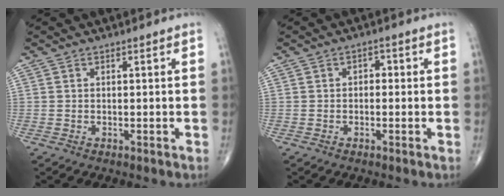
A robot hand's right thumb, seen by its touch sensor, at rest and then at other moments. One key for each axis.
{"total": 1.8, "fx": 0.0, "fy": 1.3, "fz": 1.2, "tx": 0.001, "ty": 0.008, "tz": -0.008}